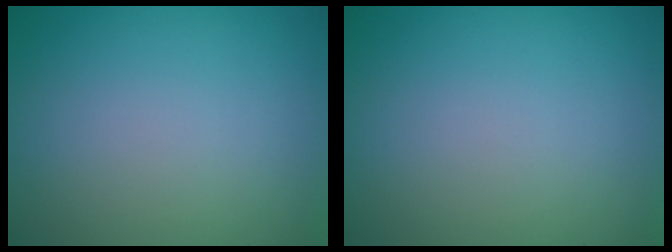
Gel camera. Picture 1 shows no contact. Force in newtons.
{"total": 0.0}